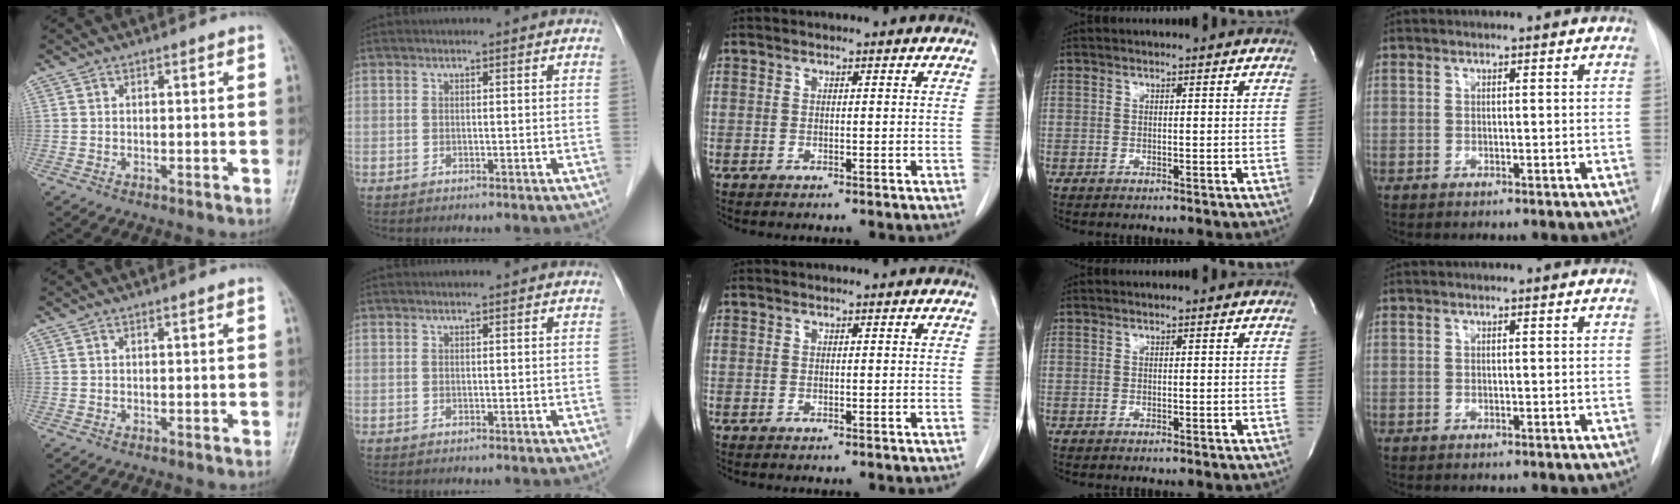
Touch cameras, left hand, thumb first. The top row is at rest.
{}